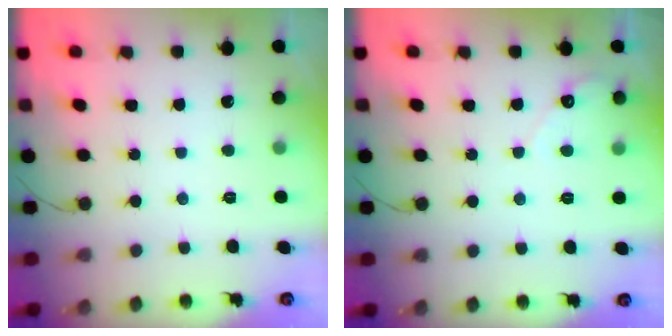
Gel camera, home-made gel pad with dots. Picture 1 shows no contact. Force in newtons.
{"total": 2.8, "press": 2.8, "slide": 0.2}